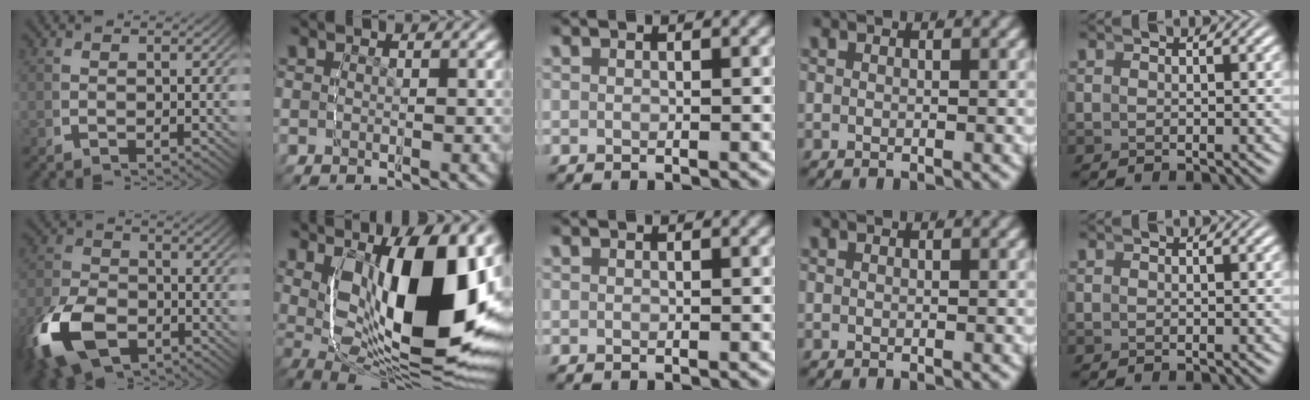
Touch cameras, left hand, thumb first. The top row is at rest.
{"thumb": {"total": 8.6, "force": [-3.8, 5.3, 5.6], "torque": [-0.128, -0.031, -0.056]}, "index": {"total": 19.4, "force": [0.2, 10.6, 16.3], "torque": [-0.294, -0.040, 0.026]}}